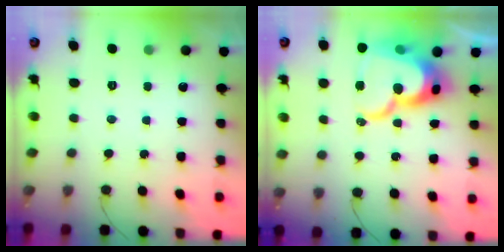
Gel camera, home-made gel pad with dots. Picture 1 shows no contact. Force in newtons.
{"total": 21.6, "press": 21.5, "slide": 1.9}